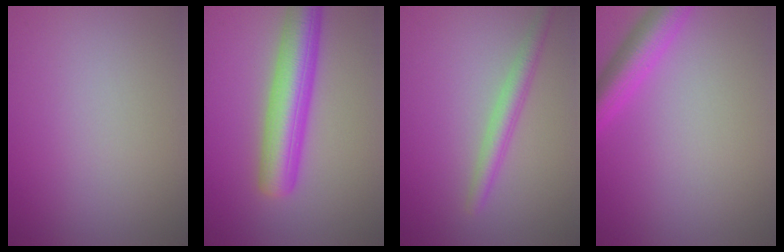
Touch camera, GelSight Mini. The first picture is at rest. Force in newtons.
{"total": 6.9, "press": 6.9, "slide": 0.4}
{"total": 2.5, "press": 2.5, "slide": 0.1}
{"total": 4.1, "press": 4.1, "slide": 0.2}